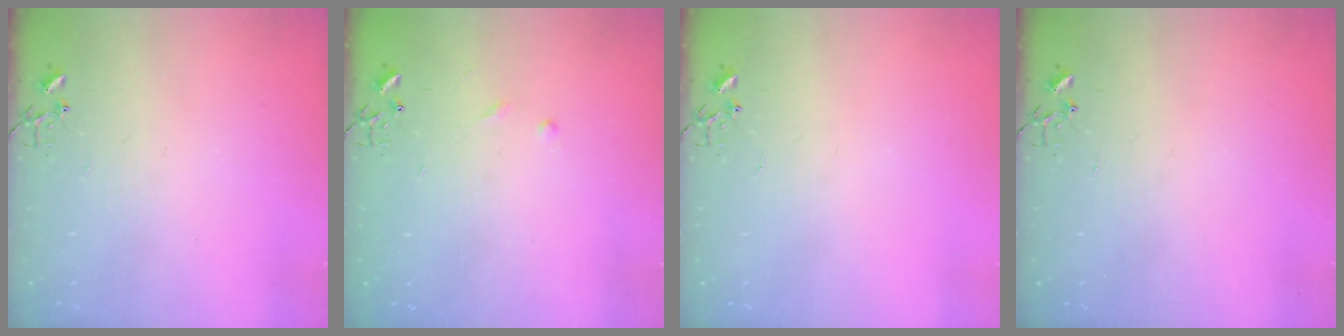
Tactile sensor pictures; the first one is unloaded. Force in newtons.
{"total": 6.1, "press": 6.1, "slide": 0.6}
{"total": 0.0}
{"total": 0.0}